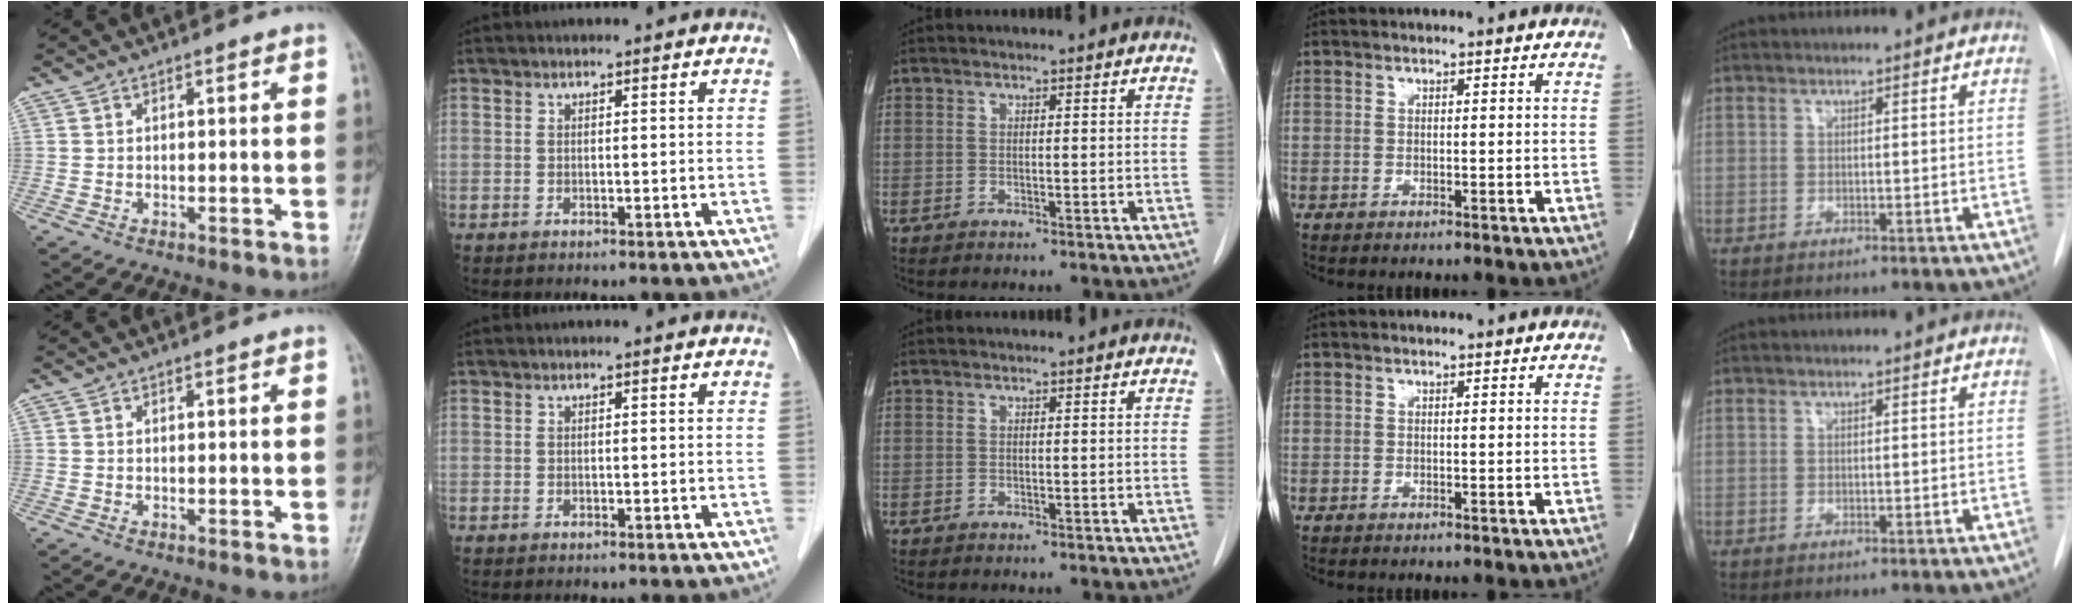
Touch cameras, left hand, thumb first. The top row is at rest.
{}